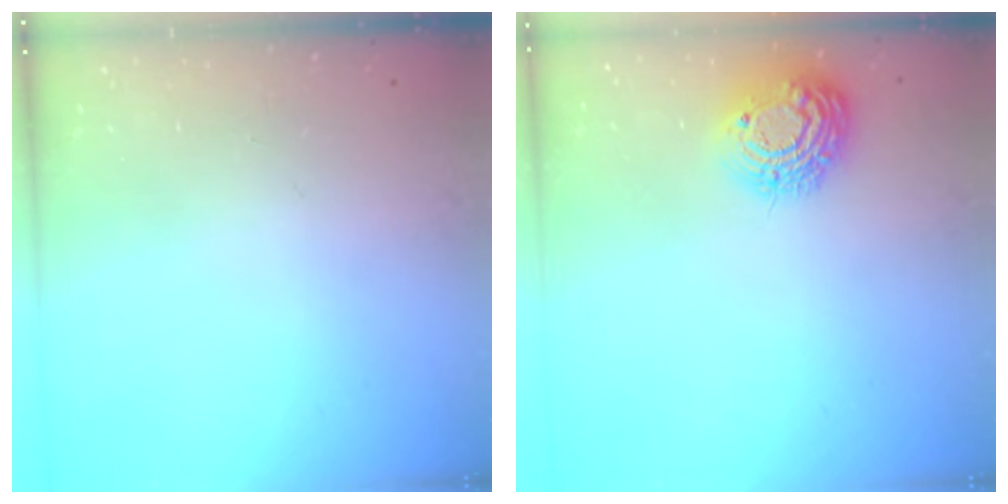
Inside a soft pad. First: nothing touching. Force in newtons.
{"total": 13.7, "press": 13.6, "slide": 1.1}